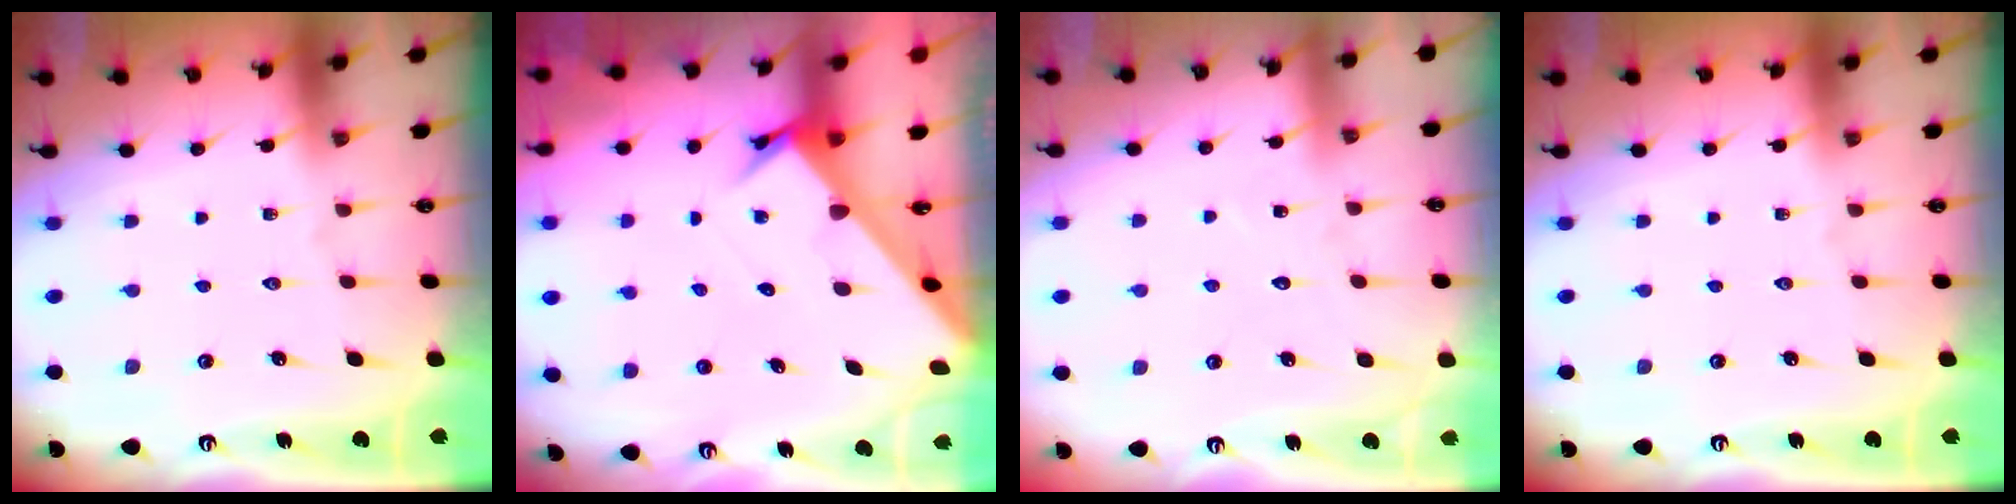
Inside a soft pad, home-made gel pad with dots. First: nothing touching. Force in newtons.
{"total": 3.0, "press": 3.0, "slide": 0.2}
{"total": 5.9, "press": 5.8, "slide": 0.5}
{"total": 0.0}